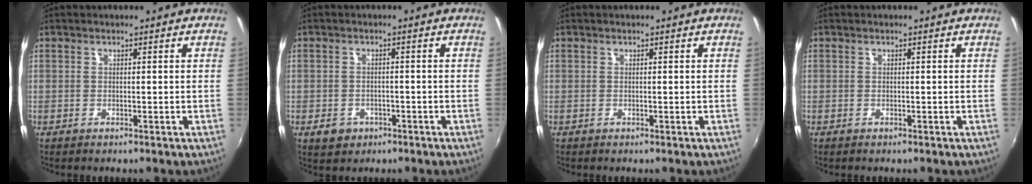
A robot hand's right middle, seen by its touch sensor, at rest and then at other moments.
{"total": 3.9, "force": [-1.9, 3.0, 1.5], "torque": [-0.040, 0.002, -0.024]}
{"total": 0.0}
{"total": 0.0}